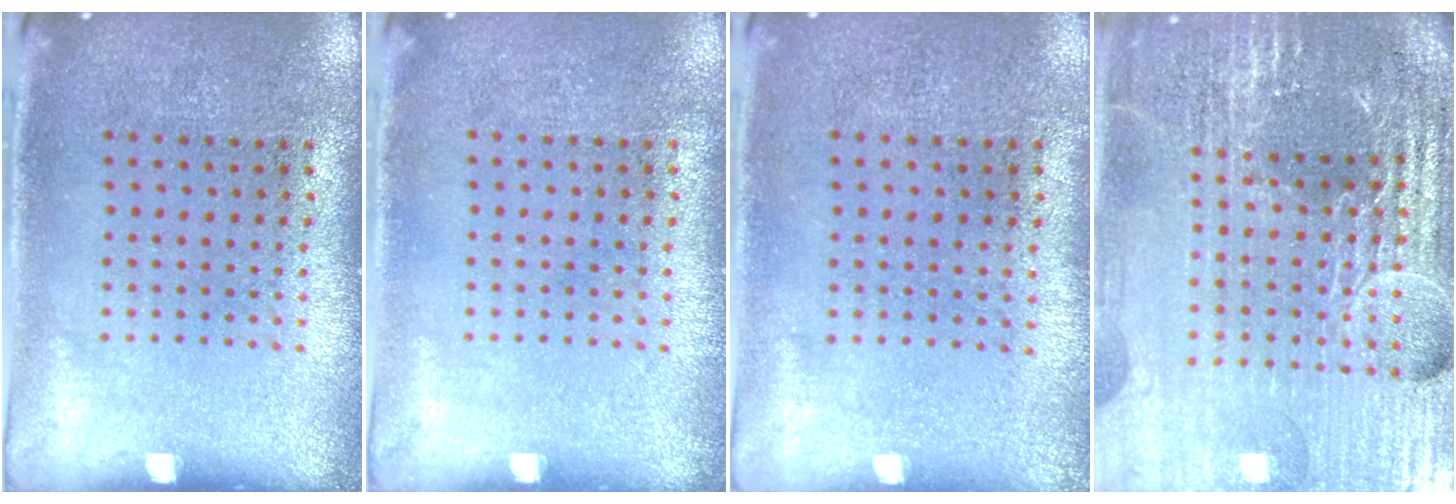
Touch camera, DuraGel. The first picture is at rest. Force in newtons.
{"total": 0.0}
{"total": 0.0}
{"total": 6.4, "press": 5.6, "slide": 3.0}